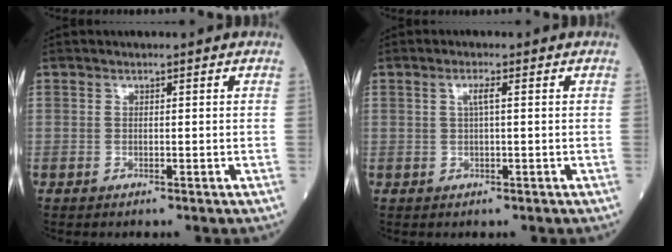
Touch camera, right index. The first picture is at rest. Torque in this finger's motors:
{"motor_torque": [-0.09, -0.07, 0.15, 0.04]}